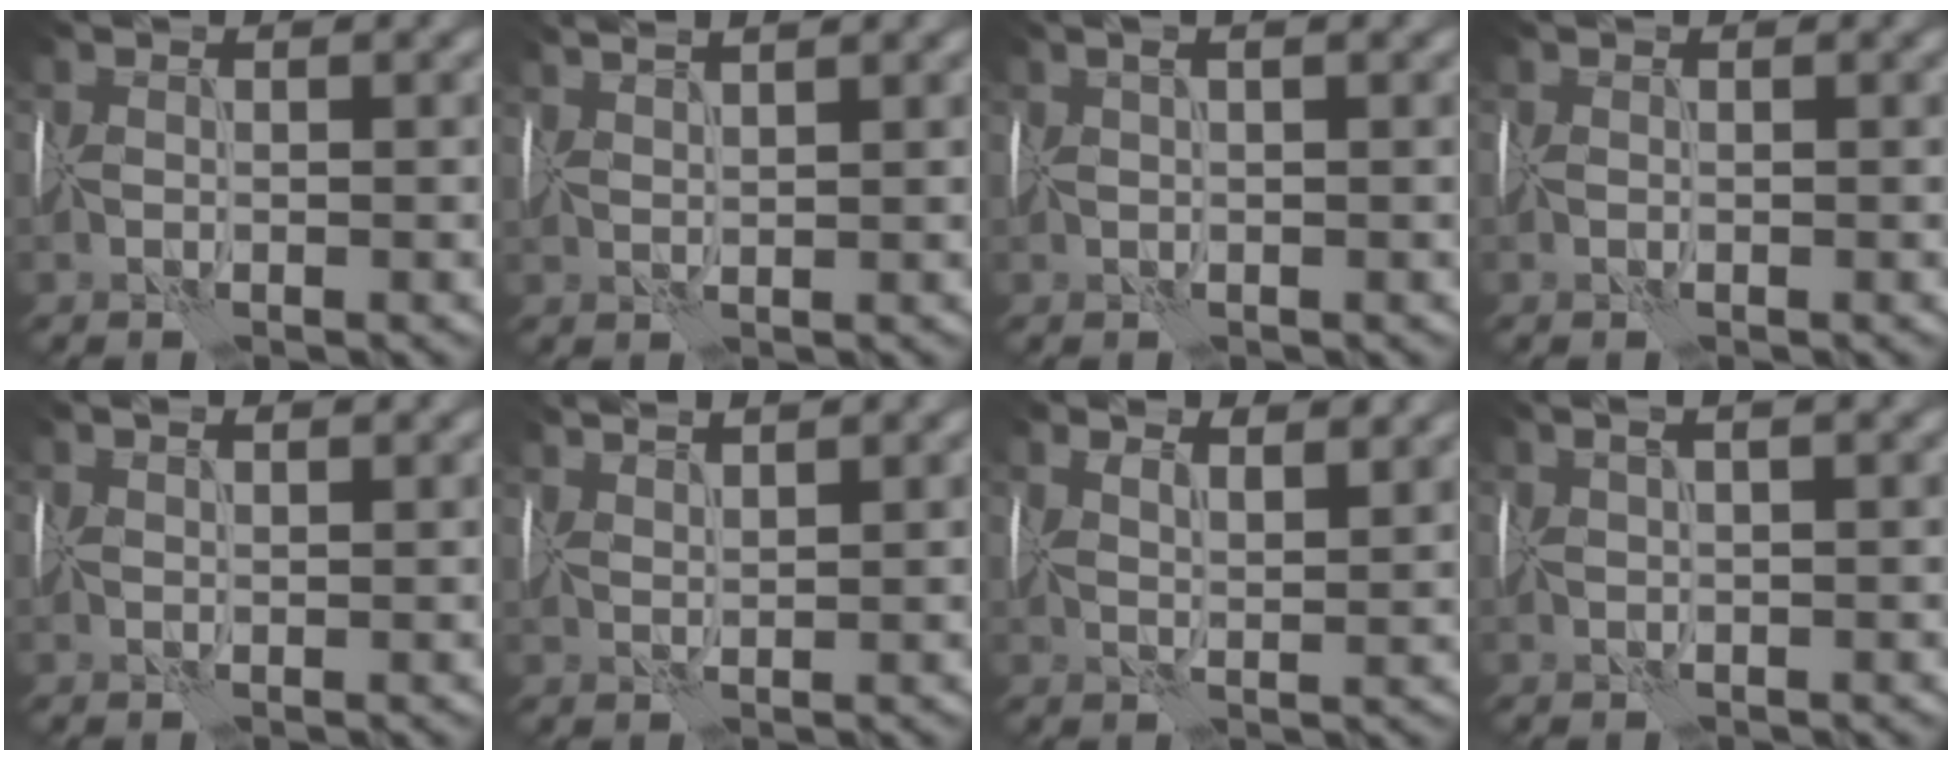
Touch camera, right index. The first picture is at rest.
{"total": 3.3, "force": [2.8, 0.4, 1.8], "torque": [-0.027, 0.019, 0.028]}
{"total": 2.0, "force": [1.2, 0.1, 1.6], "torque": [-0.022, 0.014, 0.016]}
{"total": 0.0}
{"total": 2.2, "force": [1.8, 0.4, 1.1], "torque": [-0.016, 0.014, 0.019]}
{"total": 3.5, "force": [3.2, 0.3, 1.5], "torque": [-0.027, 0.020, 0.035]}
{"total": 5.6, "force": [4.0, 1.8, 3.4], "torque": [-0.056, 0.035, 0.041]}
{"total": 3.4, "force": [2.0, 0.9, 2.5], "torque": [-0.027, 0.028, 0.020]}